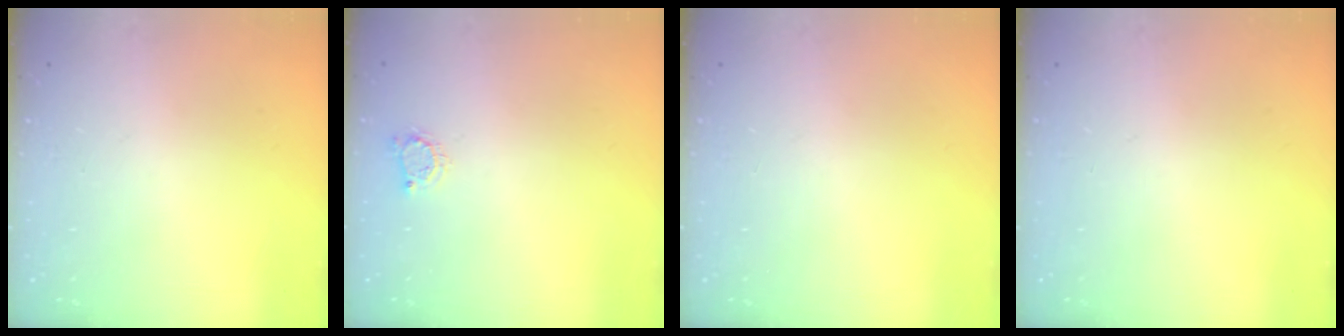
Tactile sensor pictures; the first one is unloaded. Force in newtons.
{"total": 3.6, "press": 3.6, "slide": 0.5}
{"total": 0.0}
{"total": 0.0}